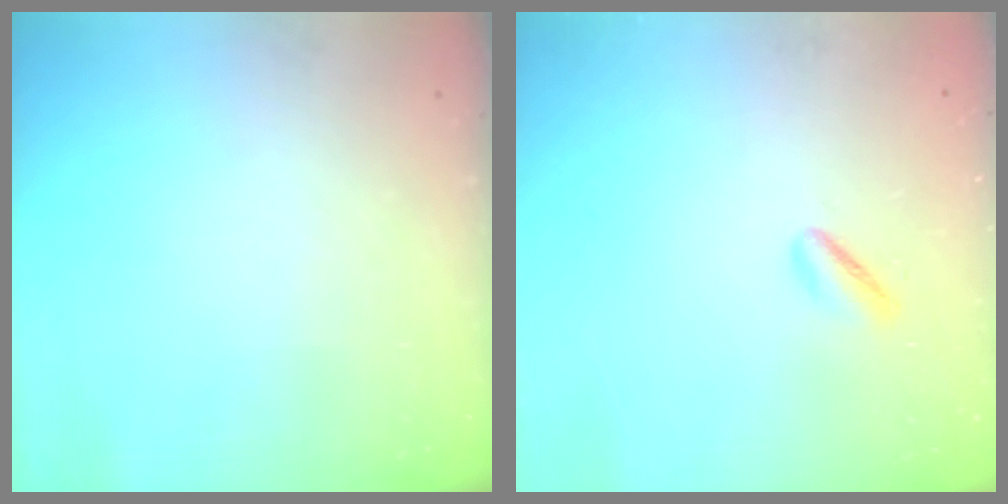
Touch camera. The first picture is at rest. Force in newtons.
{"total": 1.9, "press": 1.5, "slide": 1.2}